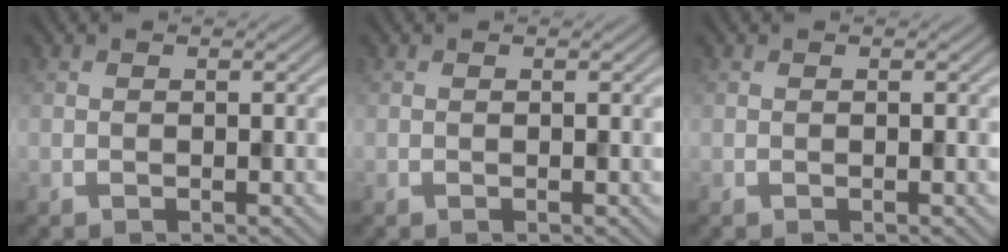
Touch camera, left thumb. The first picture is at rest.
{"total": 0.0}
{"total": 0.0}